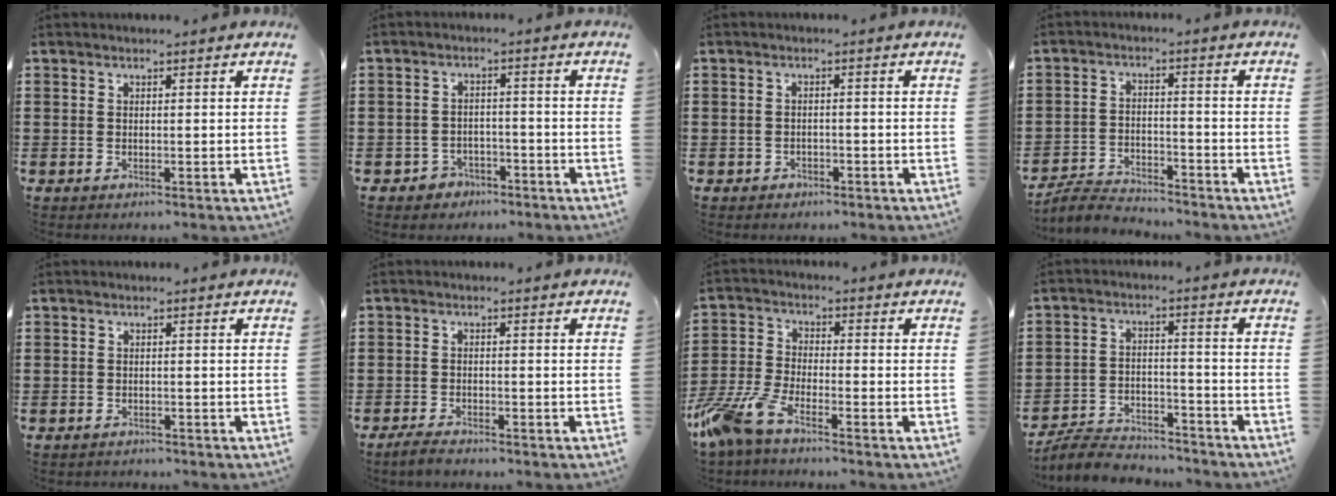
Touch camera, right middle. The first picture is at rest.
{"total": 2.7, "force": [-2.4, 1.3, -0.1], "torque": [-0.009, 0.003, -0.053]}
{"total": 1.2, "force": [-1.0, 0.7, -0.1], "torque": [-0.003, 0.004, -0.024]}
{"total": 4.3, "force": [-4.2, 0.7, 0.7], "torque": [-0.021, 0.006, -0.089]}
{"total": 0.8, "force": [-0.7, 0.4, -0.2], "torque": [0.004, 0.005, -0.017]}
{"total": 2.0, "force": [-1.8, 0.3, 0.6], "torque": [-0.020, 0.003, -0.040]}
{"total": 7.5, "force": [-5.7, 1.6, 4.6], "torque": [-0.134, -0.018, -0.118]}
{"total": 5.7, "force": [-5.5, 1.0, 1.0], "torque": [-0.028, 0.010, -0.111]}